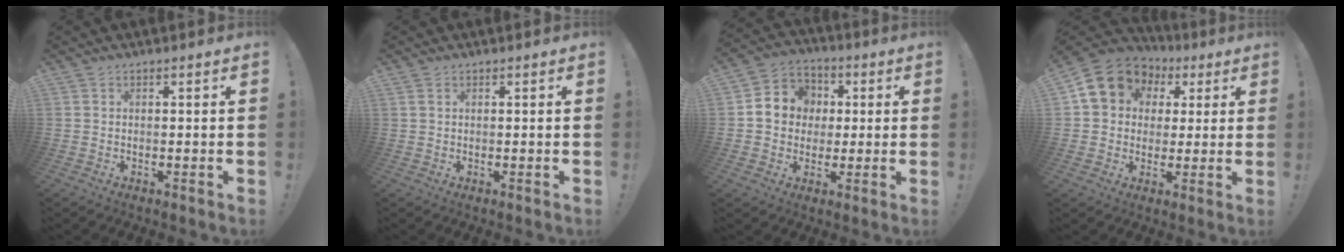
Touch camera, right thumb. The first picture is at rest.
{"total": 1.0, "force": [0.6, 0.6, 0.5], "torque": [-0.019, 0.005, 0.012]}
{"total": 9.7, "force": [0.7, 9.2, 3.0], "torque": [-0.039, 0.006, 0.022]}
{"total": 13.2, "force": [4.7, 11.0, 5.7], "torque": [-0.079, -0.017, 0.094]}